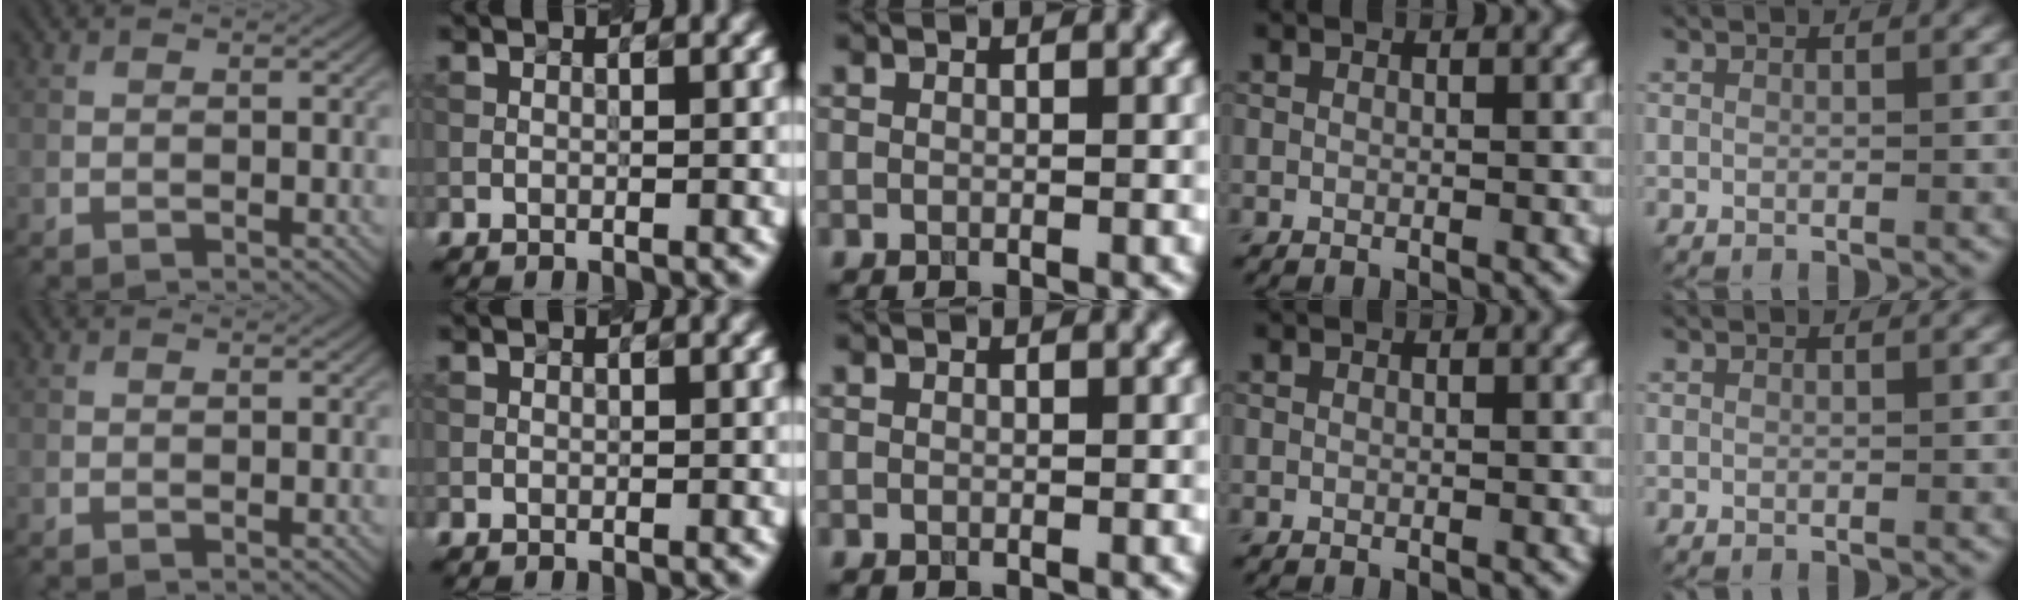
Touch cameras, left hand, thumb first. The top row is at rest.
{"index": {"total": 0.5, "force": [0.0, -0.2, -0.5], "torque": [0.003, 0.001, 0.006]}}